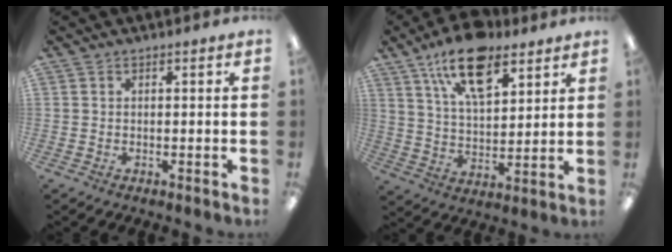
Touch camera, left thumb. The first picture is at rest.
{"total": 15.7, "force": [10.1, 7.4, 9.6], "torque": [-0.156, -0.041, 0.176]}